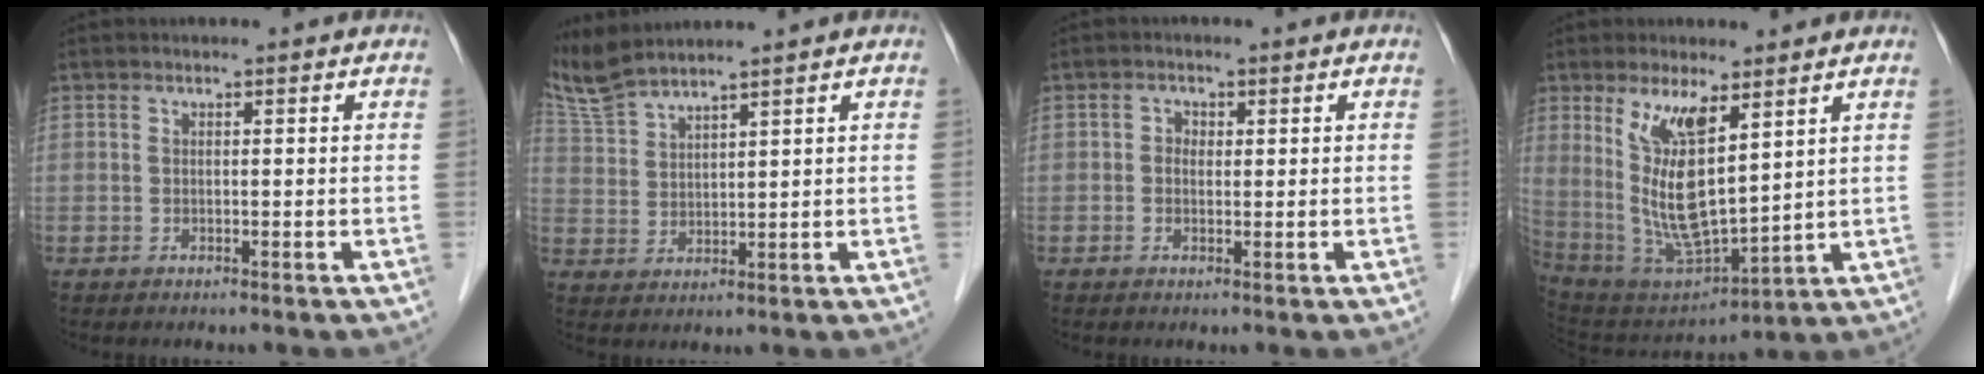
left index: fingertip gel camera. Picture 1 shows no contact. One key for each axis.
{"total": 7.0, "fx": 6.7, "fy": -0.6, "fz": 2.2, "tx": -0.068, "ty": 0.013, "tz": 0.148}
{"total": 1.4, "fx": 0.2, "fy": 1.1, "fz": 0.8, "tx": -0.012, "ty": 0.002, "tz": 0.000}
{"total": 12.2, "fx": 4.9, "fy": 3.2, "fz": 10.7, "tx": -0.223, "ty": -0.012, "tz": 0.108}